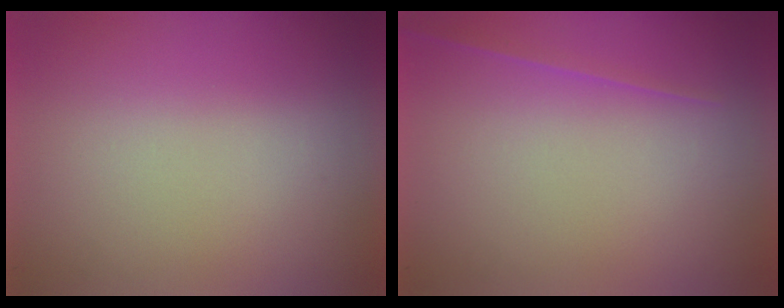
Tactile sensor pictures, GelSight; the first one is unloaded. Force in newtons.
{"total": 1.1}